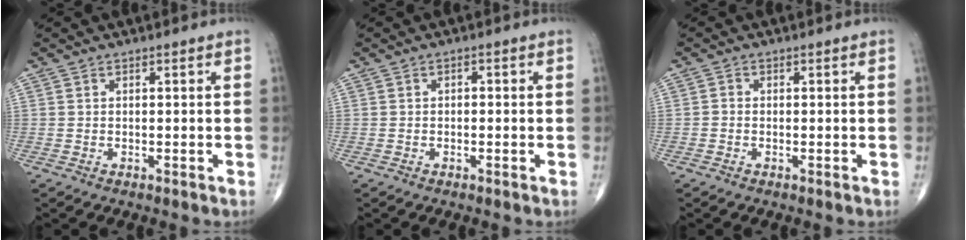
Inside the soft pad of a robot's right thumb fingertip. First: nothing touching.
{"total": 0.8, "force": [-0.1, 0.5, 0.5], "torque": [-0.001, 0.003, -0.007]}
{"total": 0.7, "force": [-0.3, 0.6, 0.3], "torque": [-0.002, 0.001, -0.010]}